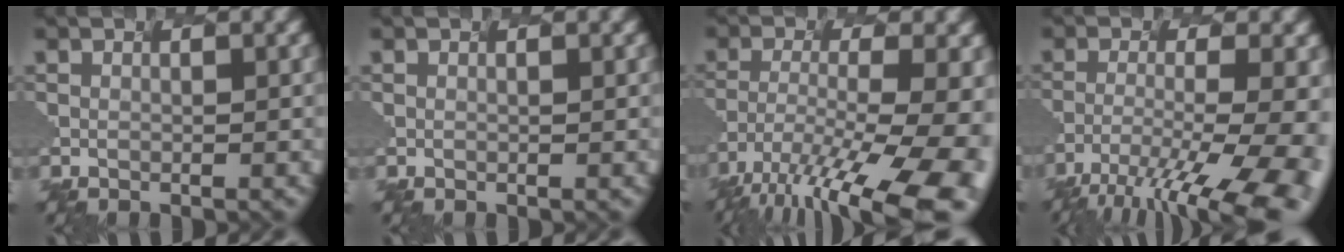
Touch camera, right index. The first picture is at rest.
{"total": 0.0}
{"total": 14.6, "force": [-10.1, 3.7, 9.8], "torque": [-0.204, -0.049, -0.115]}
{"total": 13.0, "force": [-9.4, 2.6, 8.6], "torque": [-0.167, -0.038, -0.108]}